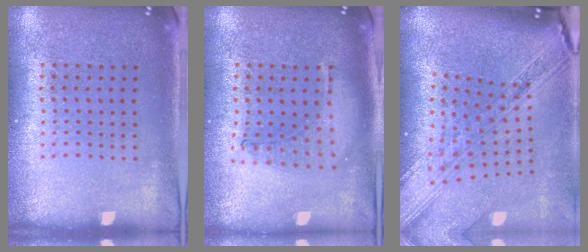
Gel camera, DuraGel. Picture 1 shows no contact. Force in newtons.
{"total": 1.0, "press": 0.9, "slide": 0.3}
{"total": 3.9, "press": 2.8, "slide": 2.6}